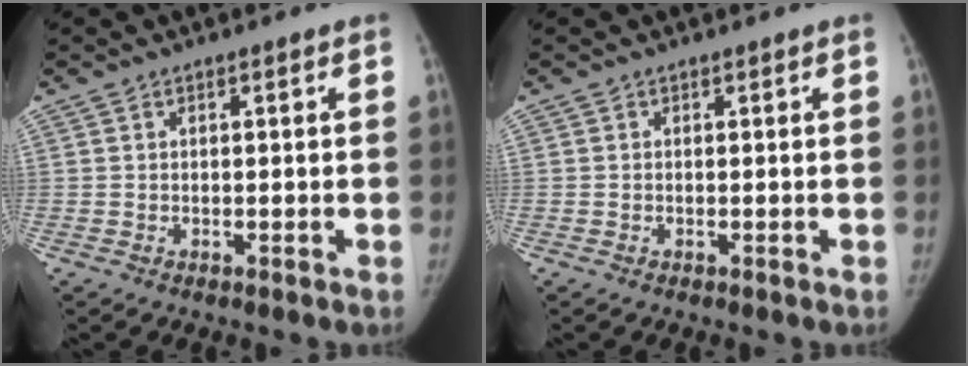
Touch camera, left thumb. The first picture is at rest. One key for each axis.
{"total": 0.0}